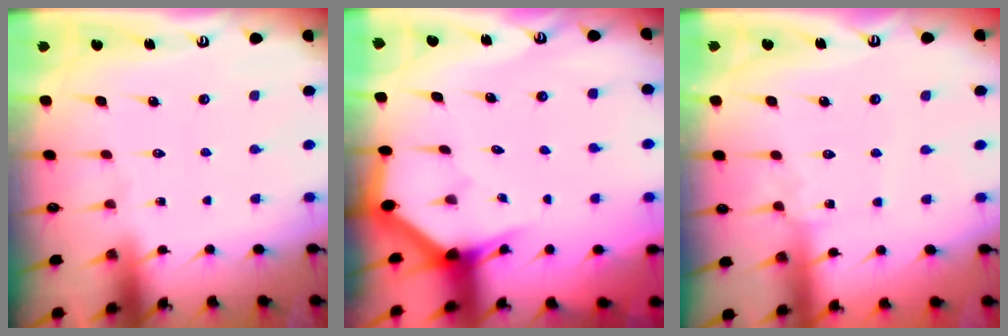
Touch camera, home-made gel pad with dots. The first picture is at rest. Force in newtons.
{"total": 2.8, "press": 2.8, "slide": 0.1}
{"total": 1.8, "press": 1.8, "slide": 0.2}